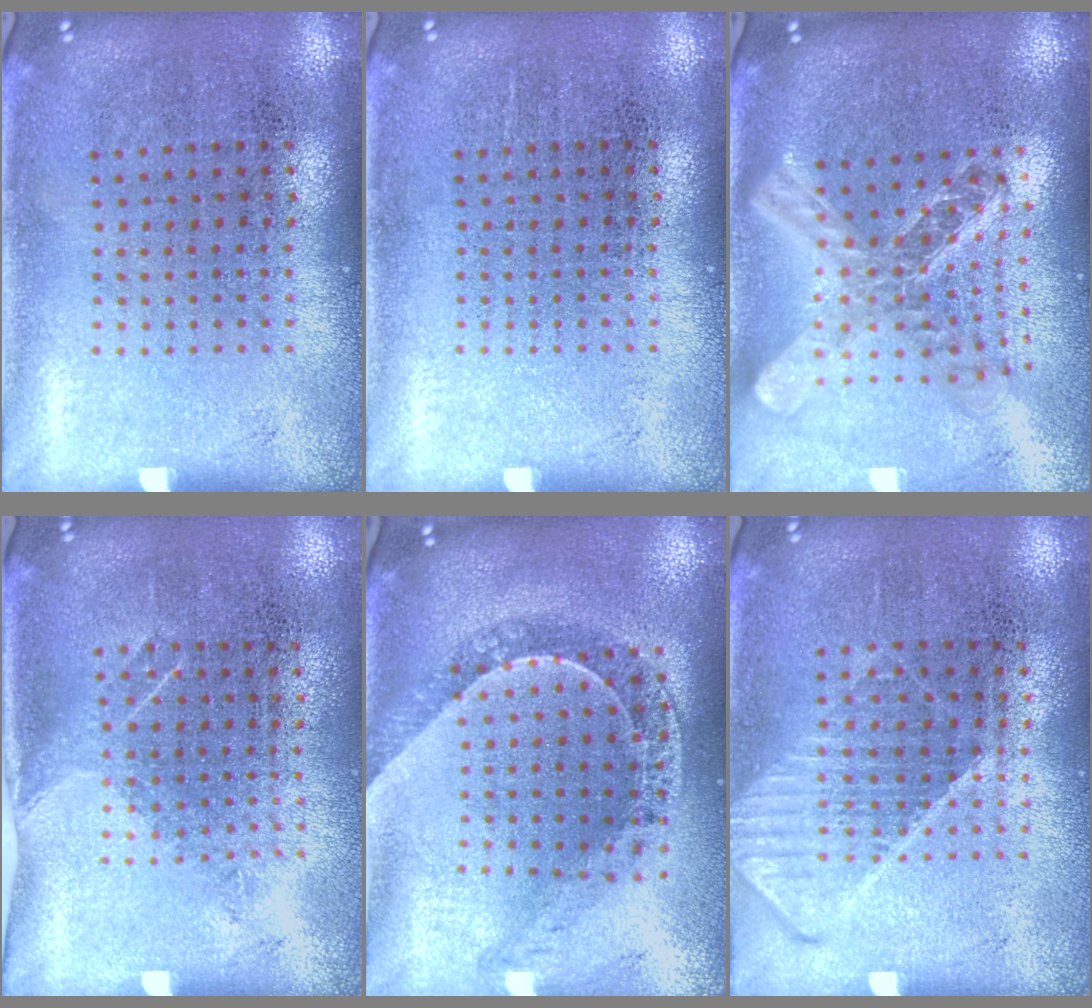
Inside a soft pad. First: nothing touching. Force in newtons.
{"total": 0.0}
{"total": 2.3, "press": 1.8, "slide": 1.5}
{"total": 1.2, "press": 0.9, "slide": 0.7}
{"total": 1.2, "press": 1.2, "slide": 0.2}
{"total": 1.1, "press": 1.1, "slide": 0.4}